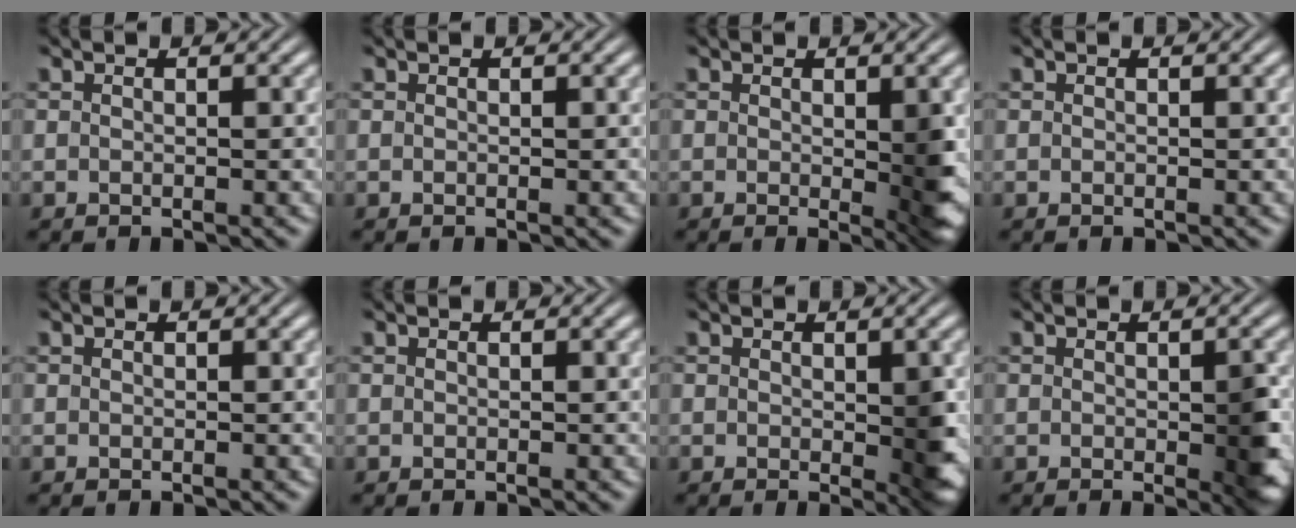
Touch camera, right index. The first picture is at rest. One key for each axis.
{"total": 0.0}
{"total": 3.3, "fx": -0.2, "fy": 1.0, "fz": 3.2, "tx": -0.039, "ty": -0.017, "tz": 0.000}
{"total": 0.0}
{"total": 0.0}
{"total": 0.0}
{"total": 2.8, "fx": -0.3, "fy": 1.1, "fz": 2.5, "tx": -0.027, "ty": -0.014, "tz": 0.000}
{"total": 3.1, "fx": -0.5, "fy": 1.2, "fz": 2.8, "tx": -0.031, "ty": -0.012, "tz": -0.007}